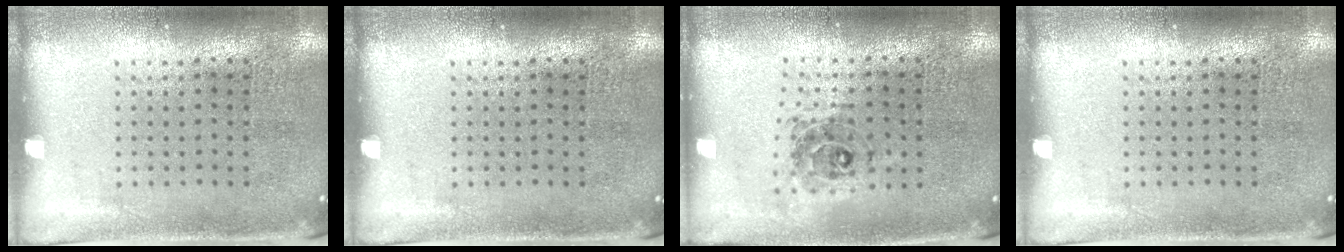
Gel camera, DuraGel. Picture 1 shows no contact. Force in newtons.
{"total": 0.0}
{"total": 0.8, "press": 0.8, "slide": 0.2}
{"total": 0.0}